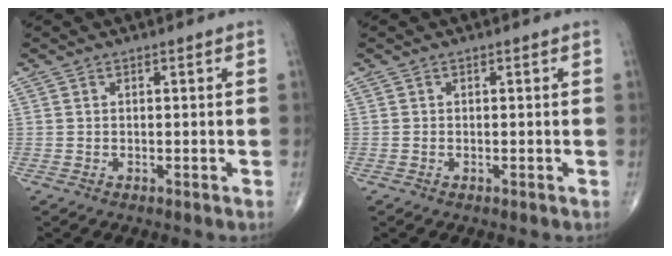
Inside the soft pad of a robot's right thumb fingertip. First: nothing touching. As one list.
[{"total": 0.0}]